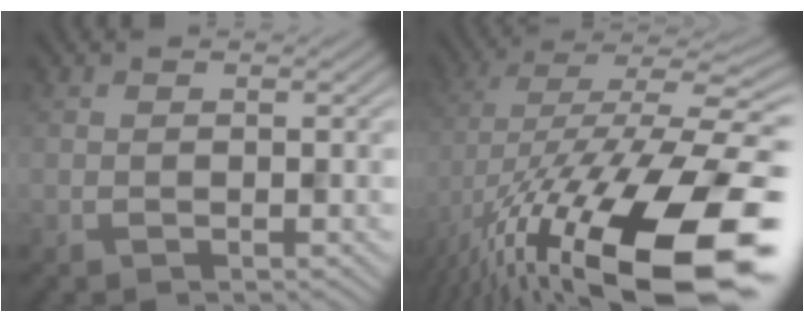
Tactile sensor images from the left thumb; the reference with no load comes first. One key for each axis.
{"total": 18.8, "fx": -8.4, "fy": 7.2, "fz": 15.2, "tx": -0.258, "ty": -0.028, "tz": -0.118}